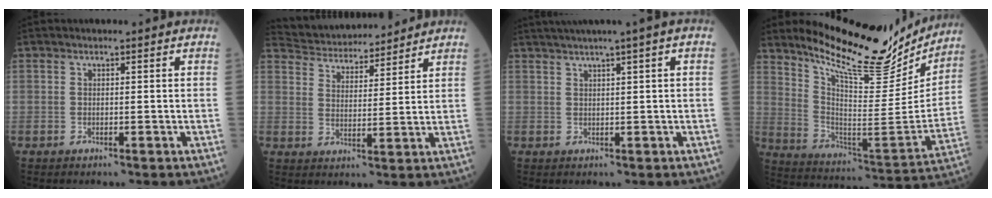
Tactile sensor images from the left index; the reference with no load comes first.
{"total": 12.0, "force": [11.4, 2.3, 2.7], "torque": [-0.048, 0.022, 0.183]}
{"total": 5.2, "force": [3.3, -1.1, 3.8], "torque": [-0.061, 0.020, 0.057]}
{"total": 20.6, "force": [18.2, 4.6, 8.3], "torque": [-0.136, -0.046, 0.272]}